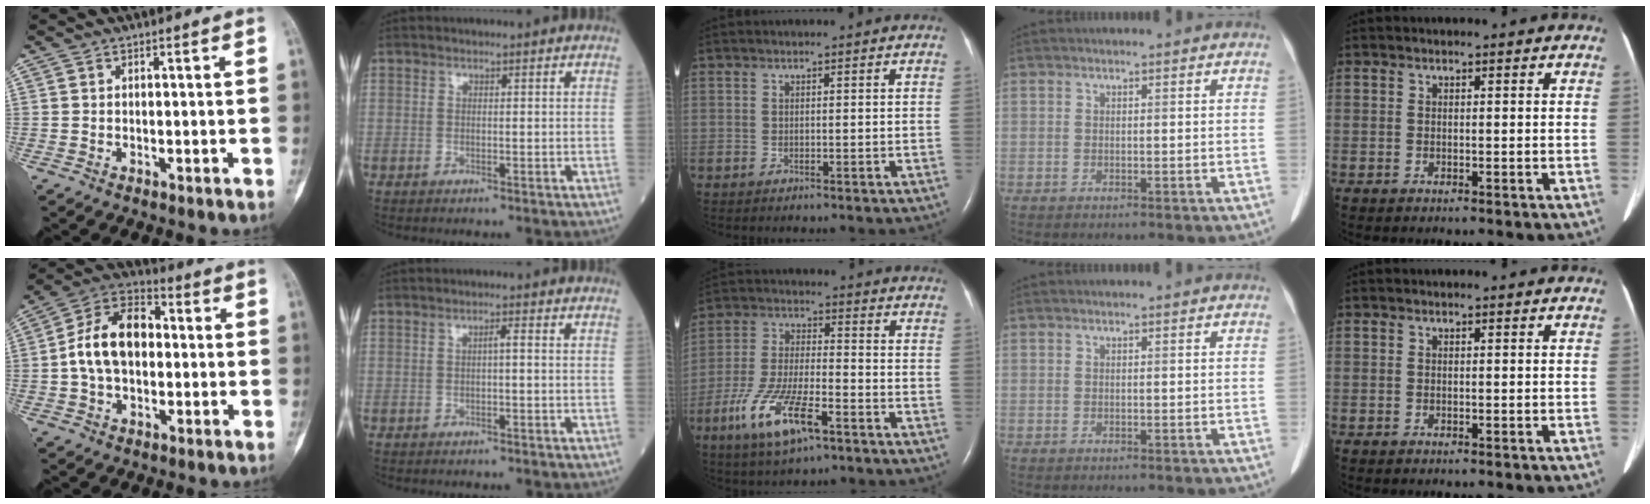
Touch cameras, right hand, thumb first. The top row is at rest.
{"thumb": {"total": 13.2, "force": [0.3, 8.6, 9.9], "torque": [-0.169, 0.034, -0.004]}, "index": {"total": 1.1, "force": [-0.1, 0.1, 1.1], "torque": [-0.017, 0.004, -0.002]}, "middle": {"total": 12.1, "force": [-6.3, 3.1, 9.8], "torque": [-0.199, -0.010, -0.114]}}